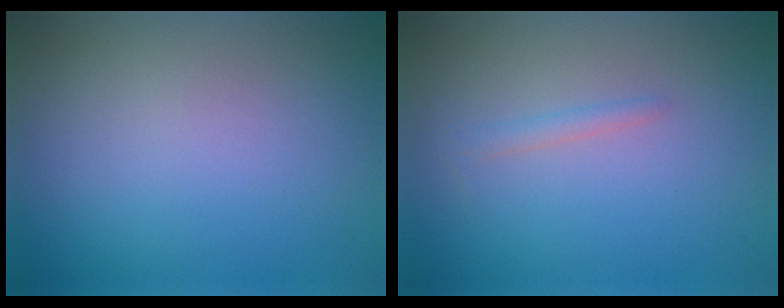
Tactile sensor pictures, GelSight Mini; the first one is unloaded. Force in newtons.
{"total": 1.0, "press": 1.0, "slide": 0.0}